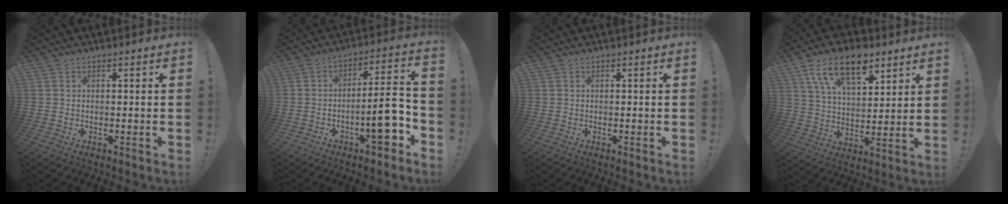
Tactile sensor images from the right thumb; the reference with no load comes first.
{"total": 12.4, "force": [-5.1, 4.0, 10.6], "torque": [-0.133, 0.027, -0.084]}
{"total": 0.0}
{"total": 15.7, "force": [9.4, 7.7, 9.9], "torque": [-0.165, -0.042, 0.169]}